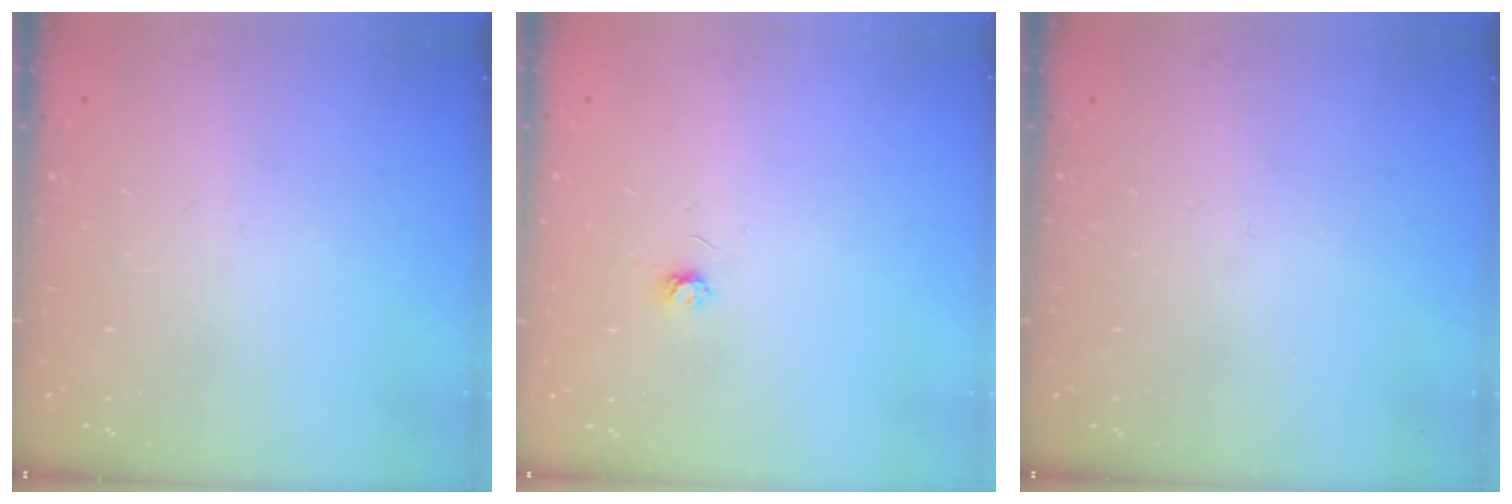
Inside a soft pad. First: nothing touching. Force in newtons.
{"total": 2.9, "press": 2.9, "slide": 0.3}
{"total": 0.0}